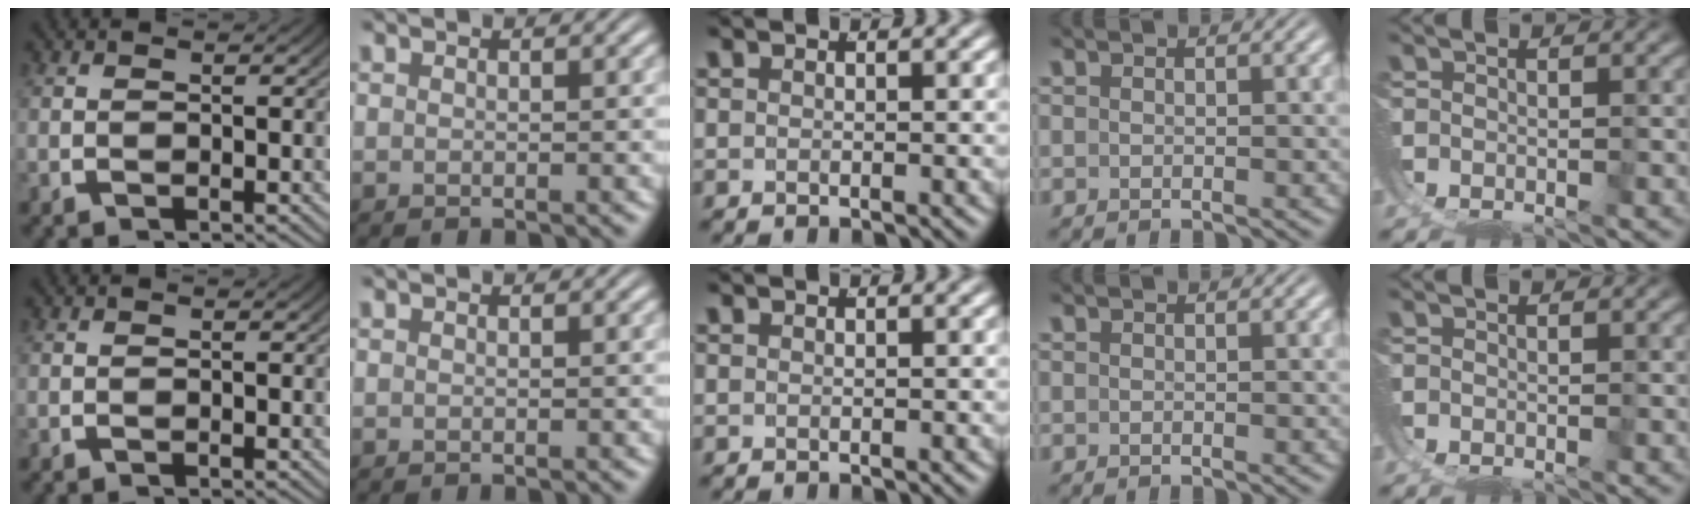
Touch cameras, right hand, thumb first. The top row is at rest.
{}